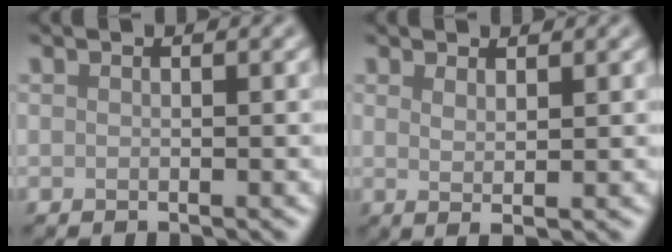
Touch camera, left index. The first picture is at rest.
{"total": 1.7, "force": [0.7, 0.5, 1.5], "torque": [-0.022, -0.005, 0.009]}